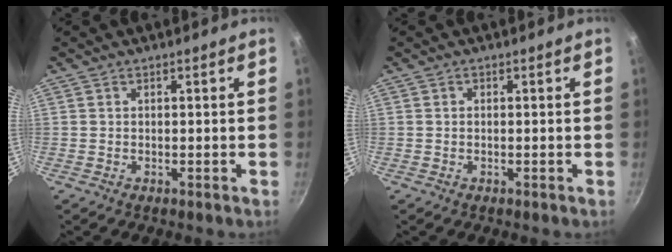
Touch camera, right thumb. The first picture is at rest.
{"total": 0.0}